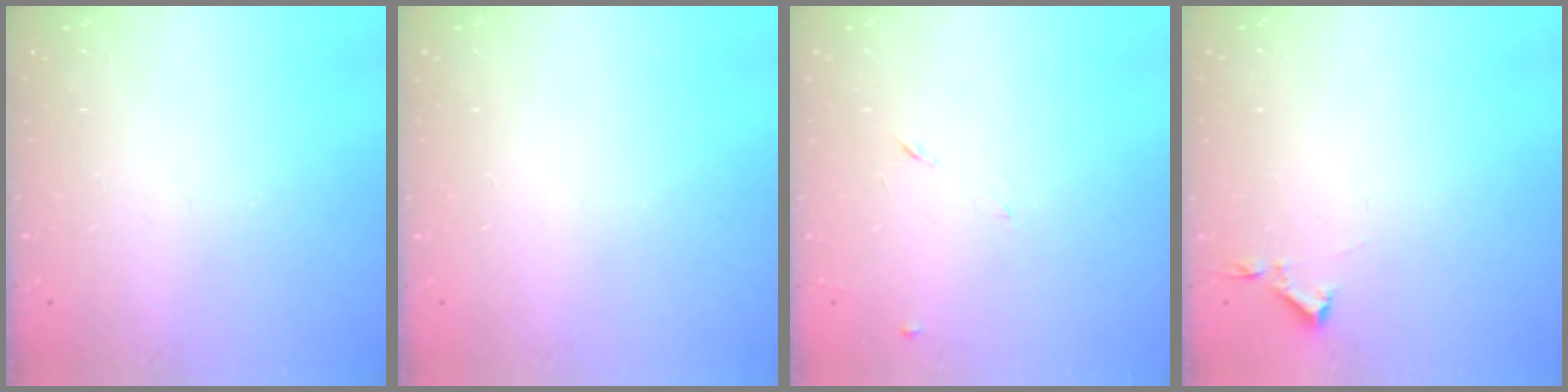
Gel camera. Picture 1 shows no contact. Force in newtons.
{"total": 0.0}
{"total": 6.7, "press": 6.7, "slide": 0.8}
{"total": 2.9, "press": 2.9, "slide": 0.5}